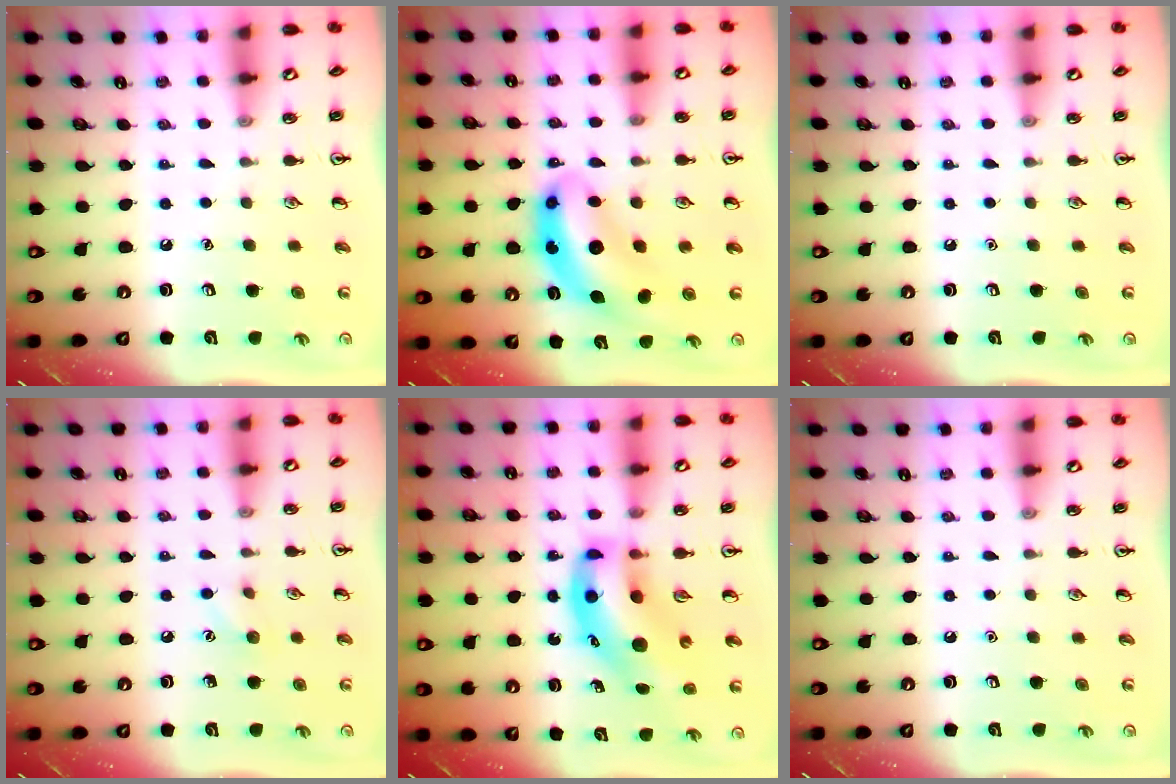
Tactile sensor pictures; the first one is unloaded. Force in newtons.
{"total": 9.4, "press": 9.0, "slide": 2.8}
{"total": 0.0}
{"total": 5.6, "press": 5.3, "slide": 1.8}
{"total": 12.9, "press": 12.5, "slide": 3.5}
{"total": 0.0}